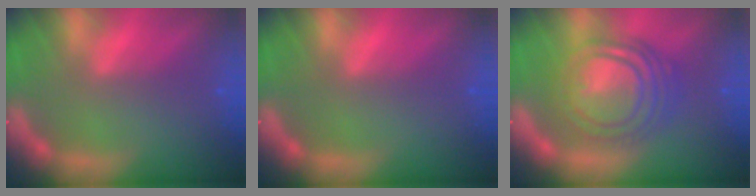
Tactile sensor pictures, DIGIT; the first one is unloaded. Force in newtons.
{"total": 0.0}
{"total": 10.0}